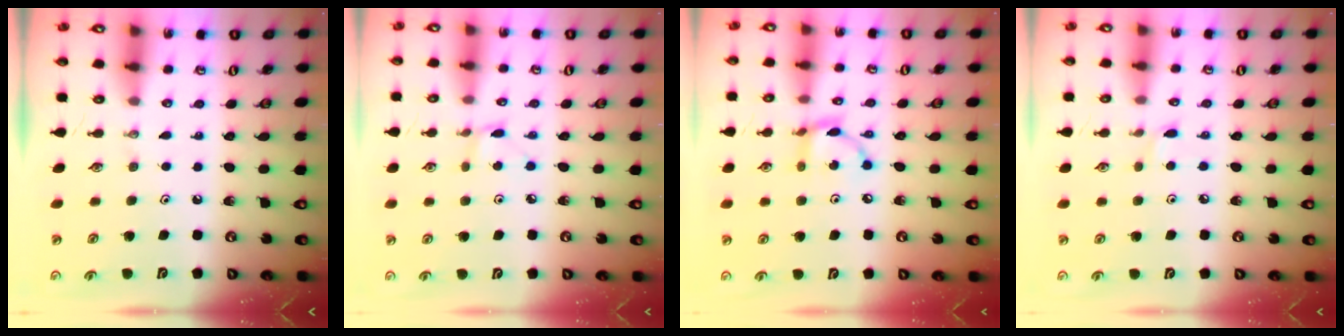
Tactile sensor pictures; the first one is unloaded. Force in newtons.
{"total": 2.8, "press": 2.8, "slide": 0.4}
{"total": 7.7, "press": 7.7, "slide": 0.3}
{"total": 2.2, "press": 2.1, "slide": 0.3}